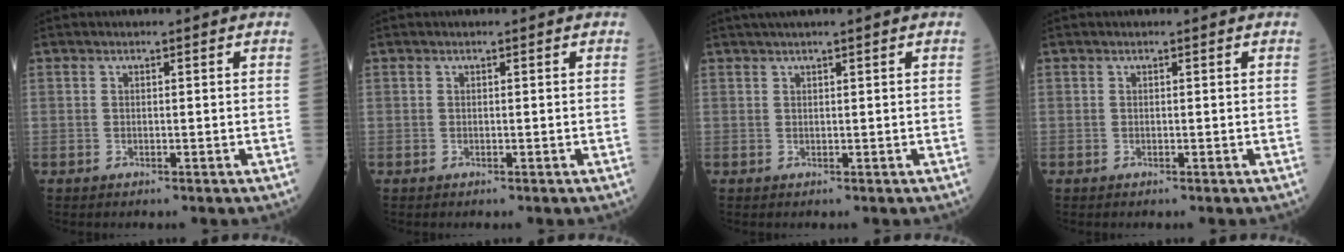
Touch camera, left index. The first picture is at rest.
{"total": 0.0}
{"total": 2.4, "force": [1.8, -0.5, 1.5], "torque": [-0.020, 0.019, 0.035]}
{"total": 0.0}